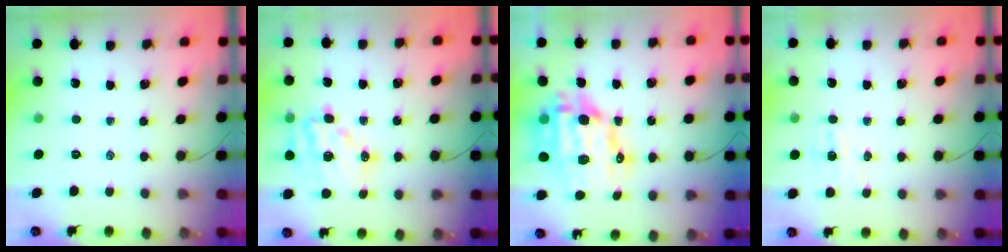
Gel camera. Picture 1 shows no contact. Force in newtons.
{"total": 14.0, "press": 13.6, "slide": 3.4}
{"total": 19.2, "press": 18.8, "slide": 3.8}
{"total": 3.4, "press": 3.3, "slide": 1.1}